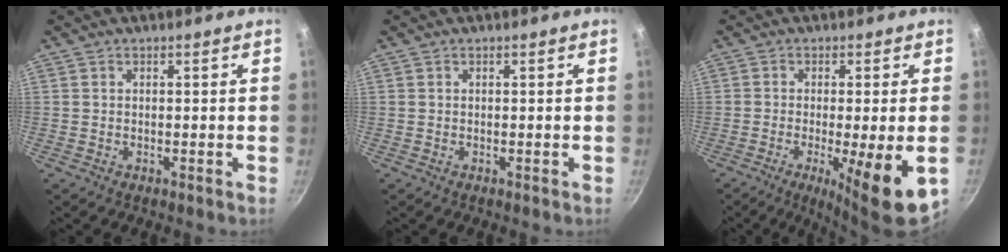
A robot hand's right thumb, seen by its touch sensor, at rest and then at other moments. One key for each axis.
{"total": 0.0}
{"total": 11.4, "fx": -3.3, "fy": 1.9, "fz": 10.8, "tx": -0.166, "ty": -0.007, "tz": -0.043}